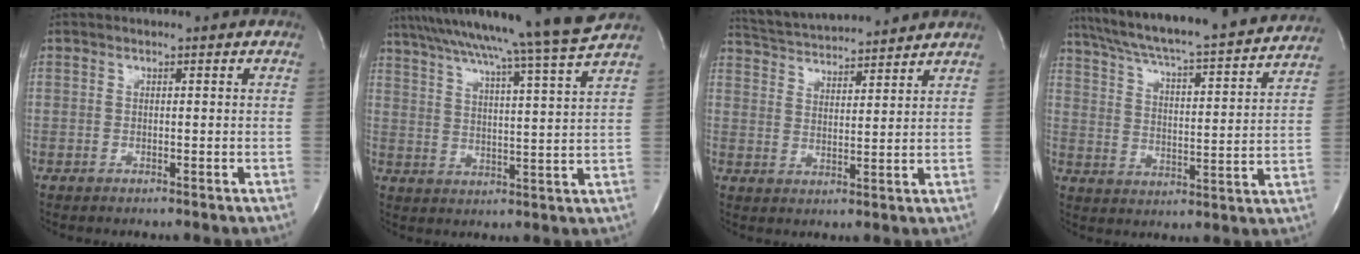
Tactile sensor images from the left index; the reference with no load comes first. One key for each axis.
{"total": 20.4, "fx": 17.9, "fy": -3.0, "fz": 9.5, "tx": -0.164, "ty": -0.042, "tz": 0.252}
{"total": 13.0, "fx": 12.3, "fy": 1.2, "fz": 4.0, "tx": -0.081, "ty": 0.019, "tz": 0.195}
{"total": 23.7, "fx": 21.6, "fy": 1.0, "fz": 9.9, "tx": -0.170, "ty": -0.022, "tz": 0.298}